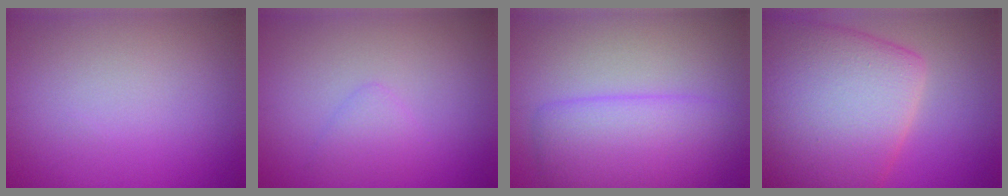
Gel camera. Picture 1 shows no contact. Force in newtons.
{"total": 1.4, "press": 1.4, "slide": 0.1}
{"total": 5.3, "press": 5.3, "slide": 0.1}
{"total": 13.0, "press": 13.0, "slide": 0.5}